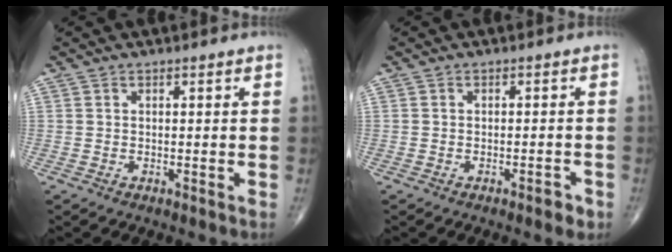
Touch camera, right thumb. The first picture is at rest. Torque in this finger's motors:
{"motor_torque": [0.29, 0.48, -0.15, -0.08, 0.11]}